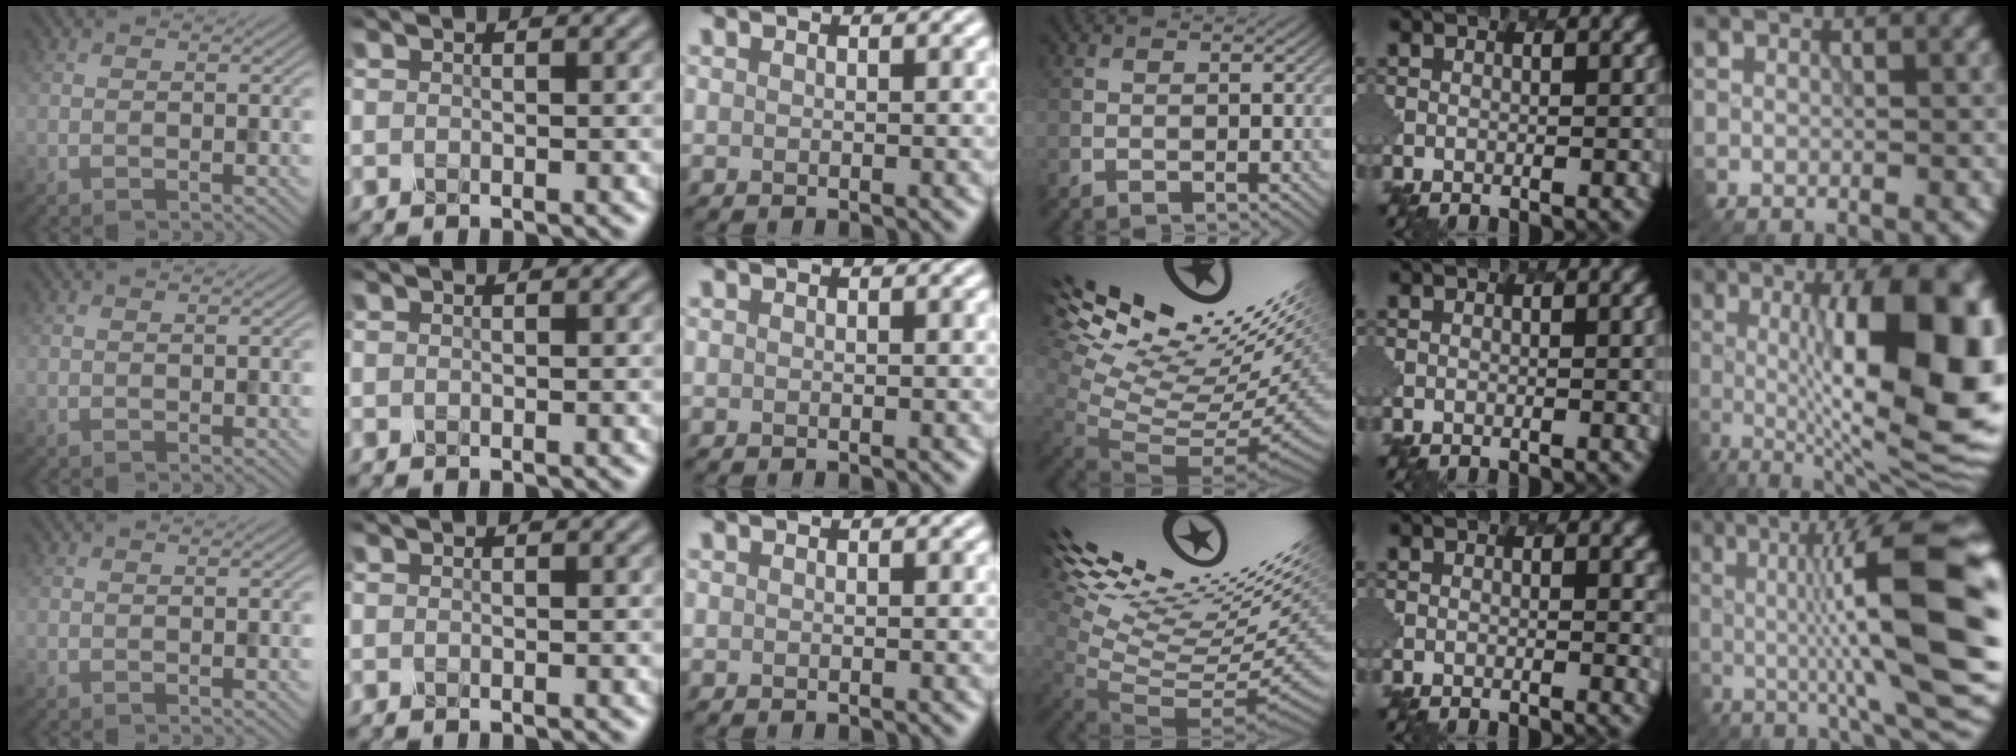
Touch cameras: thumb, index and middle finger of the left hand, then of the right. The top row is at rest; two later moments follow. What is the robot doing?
{"motion": "dispense", "object": "syringe"}